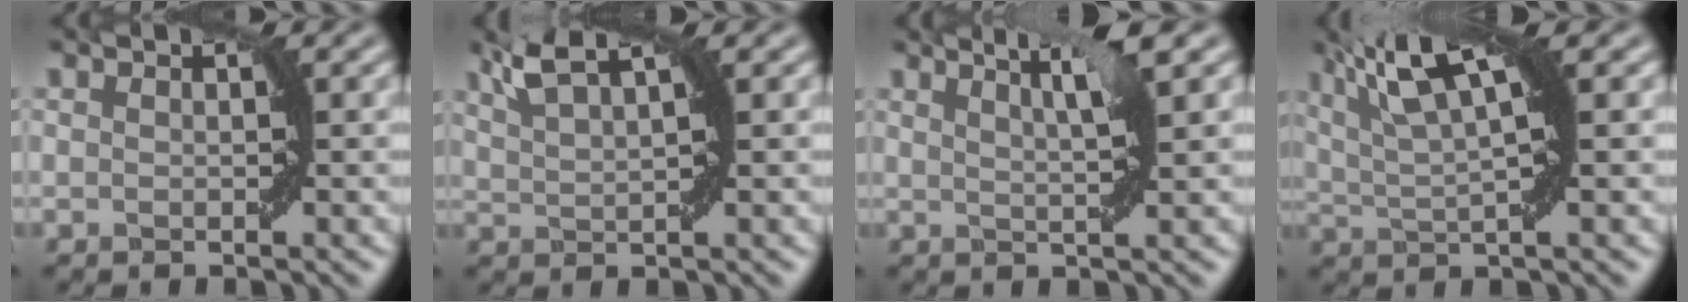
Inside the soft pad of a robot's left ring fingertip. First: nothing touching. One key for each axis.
{"total": 3.9, "fx": 2.6, "fy": 0.8, "fz": 2.7, "tx": -0.060, "ty": 0.018, "tz": 0.049}
{"total": 3.4, "fx": 2.0, "fy": 0.3, "fz": 2.8, "tx": -0.034, "ty": 0.006, "tz": 0.035}
{"total": 6.7, "fx": 3.0, "fy": 1.4, "fz": 5.8, "tx": -0.099, "ty": 0.009, "tz": 0.055}